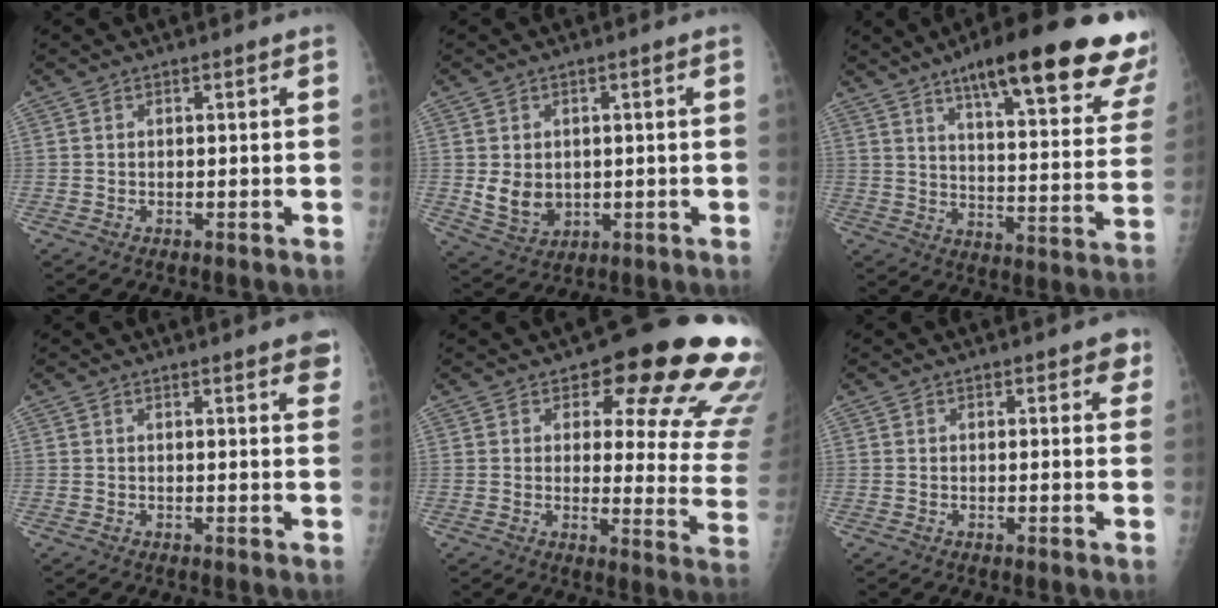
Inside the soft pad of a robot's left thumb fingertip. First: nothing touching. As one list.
[{"total": 6.7, "force": [0.0, 5.4, 3.9], "torque": [-0.046, -0.009, 0.019]}, {"total": 26.3, "force": [17.7, 5.2, 18.7], "torque": [-0.229, -0.058, 0.237]}, {"total": 4.4, "force": [3.0, 1.0, 3.1], "torque": [-0.022, -0.004, 0.027]}, {"total": 20.2, "force": [12.5, 7.8, 13.8], "torque": [-0.119, -0.071, 0.141]}, {"total": 2.9, "force": [1.6, 1.9, 1.6], "torque": [0.012, -0.005, 0.014]}]